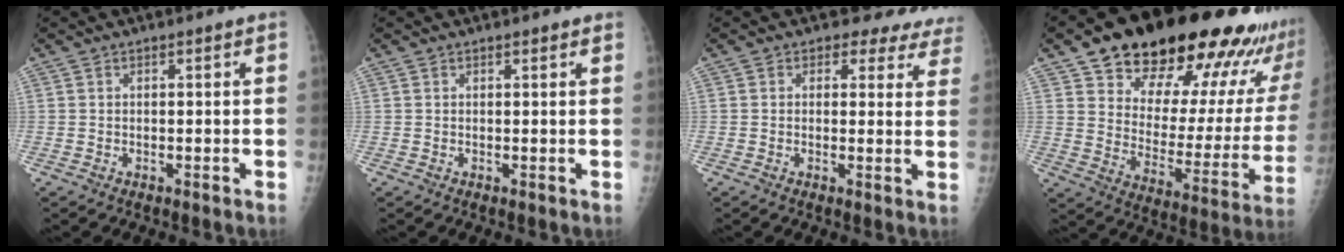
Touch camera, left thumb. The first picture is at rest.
{"total": 0.8, "force": [0.7, 0.3, 0.4], "torque": [-0.006, -0.004, 0.007]}
{"total": 9.2, "force": [7.8, 4.8, 1.1], "torque": [0.040, -0.030, 0.057]}
{"total": 30.8, "force": [22.0, 12.4, 17.5], "torque": [-0.220, -0.076, 0.303]}